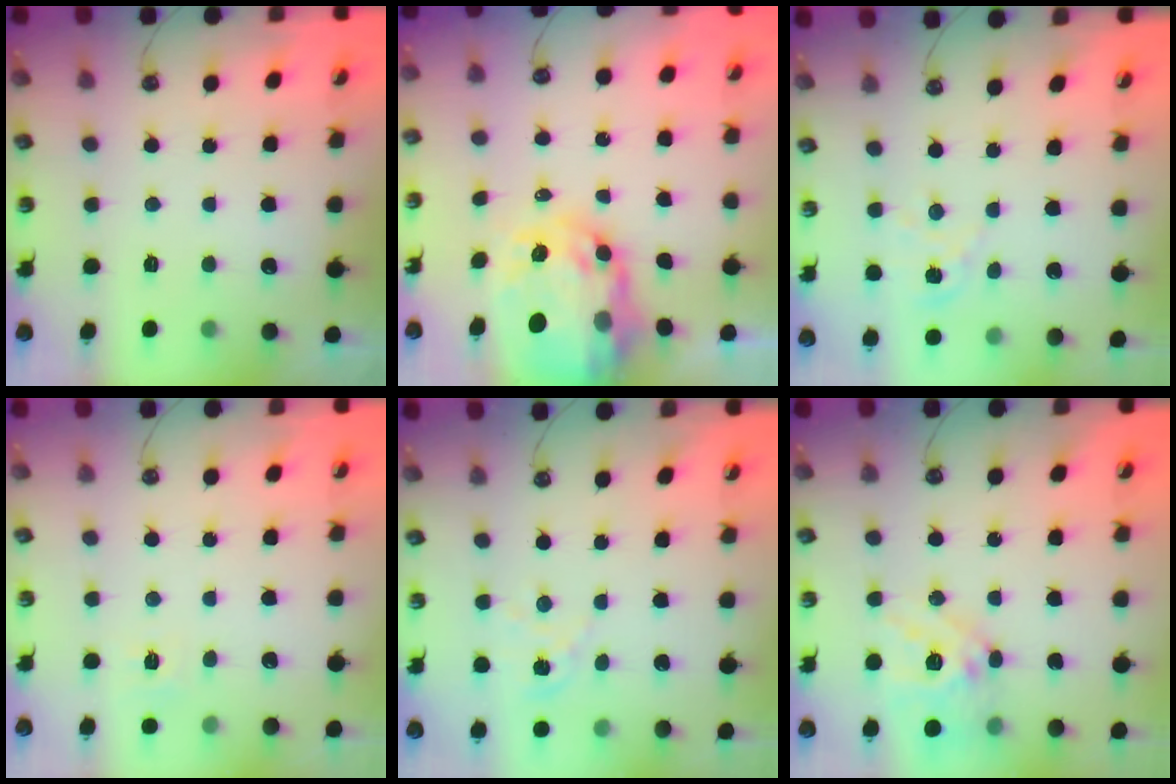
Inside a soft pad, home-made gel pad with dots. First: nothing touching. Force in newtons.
{"total": 13.4, "press": 13.4, "slide": 0.9}
{"total": 3.2, "press": 3.2, "slide": 0.4}
{"total": 5.4, "press": 5.4, "slide": 0.8}
{"total": 2.9, "press": 2.9, "slide": 0.3}
{"total": 15.4, "press": 15.3, "slide": 1.4}